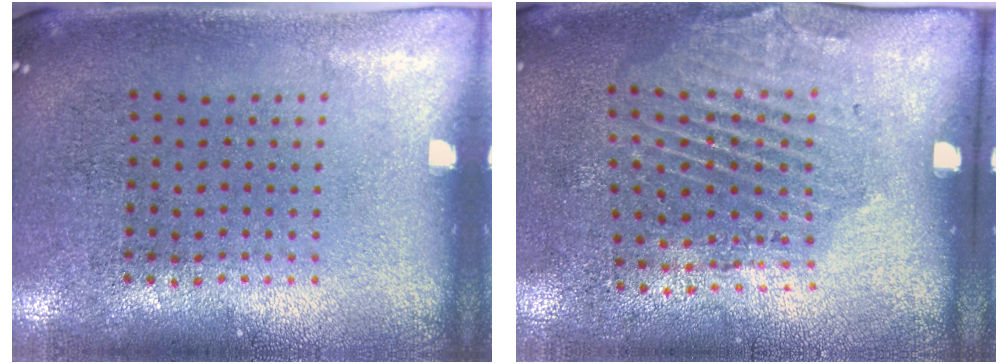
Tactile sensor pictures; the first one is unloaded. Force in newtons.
{"total": 2.0, "press": 1.2, "slide": 1.6}